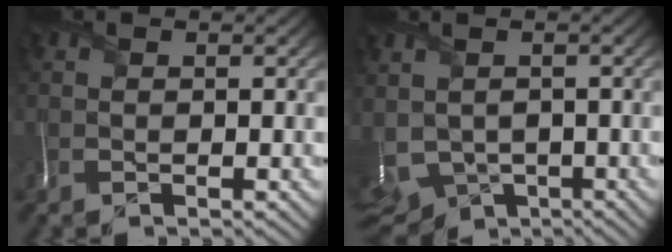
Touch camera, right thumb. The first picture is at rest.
{"total": 5.3, "force": [-2.4, 3.7, 2.9], "torque": [-0.071, -0.029, -0.034]}